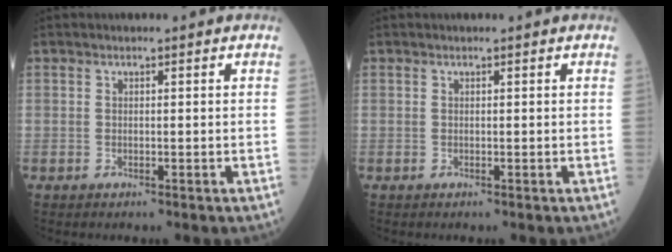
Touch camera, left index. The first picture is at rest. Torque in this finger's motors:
{"motor_torque": [0.10, -0.21, -0.02, -0.01]}